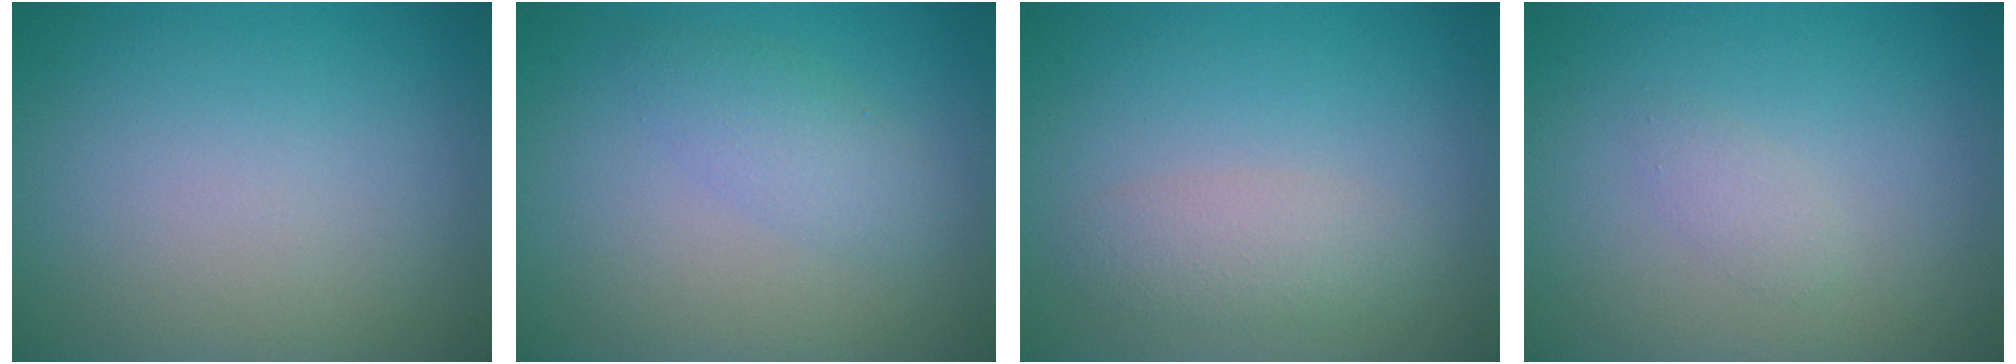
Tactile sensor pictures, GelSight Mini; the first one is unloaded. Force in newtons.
{"total": 2.2, "press": 2.2, "slide": 0.1}
{"total": 2.2, "press": 2.2, "slide": 0.1}
{"total": 1.0, "press": 1.0, "slide": 0.0}